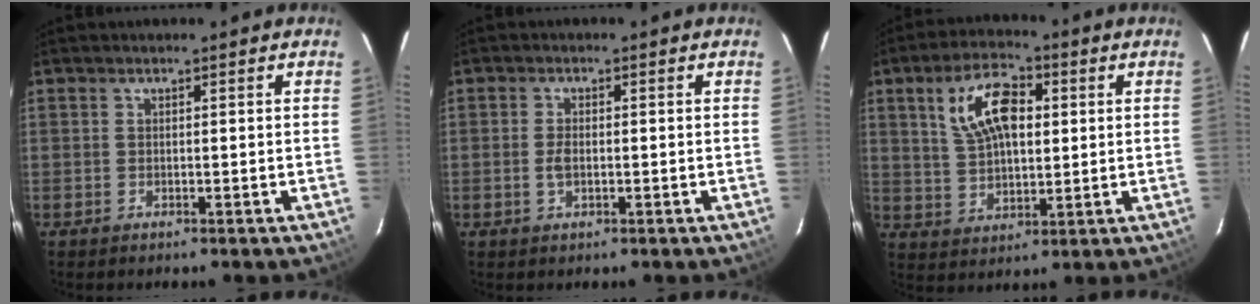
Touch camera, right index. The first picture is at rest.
{"total": 2.4, "force": [-0.4, 1.3, 2.1], "torque": [-0.041, -0.001, -0.007]}
{"total": 11.5, "force": [3.5, 6.0, 9.2], "torque": [-0.177, 0.021, 0.068]}